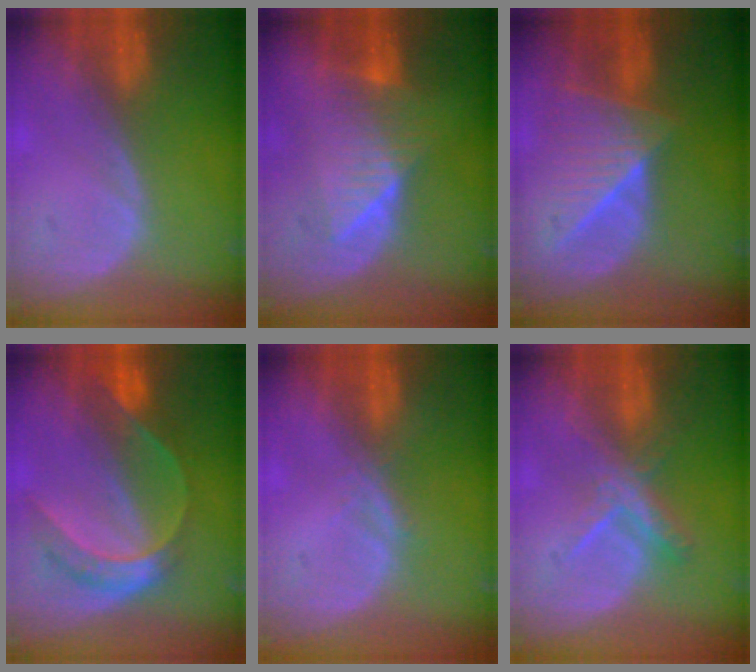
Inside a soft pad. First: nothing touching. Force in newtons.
{"total": 7.1, "press": 7.0, "slide": 1.1}
{"total": 7.7, "press": 7.2, "slide": 2.7}
{"total": 7.7, "press": 6.5, "slide": 4.2}
{"total": 1.5, "press": 1.3, "slide": 0.8}
{"total": 5.5, "press": 4.9, "slide": 2.5}